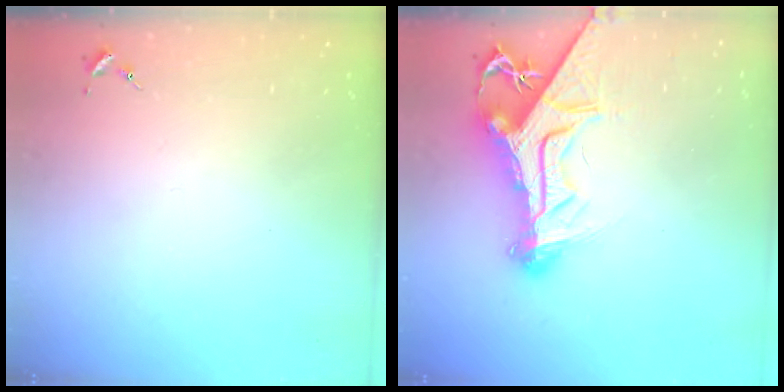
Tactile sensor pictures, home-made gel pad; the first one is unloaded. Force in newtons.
{"total": 16.3, "press": 16.2, "slide": 1.5}